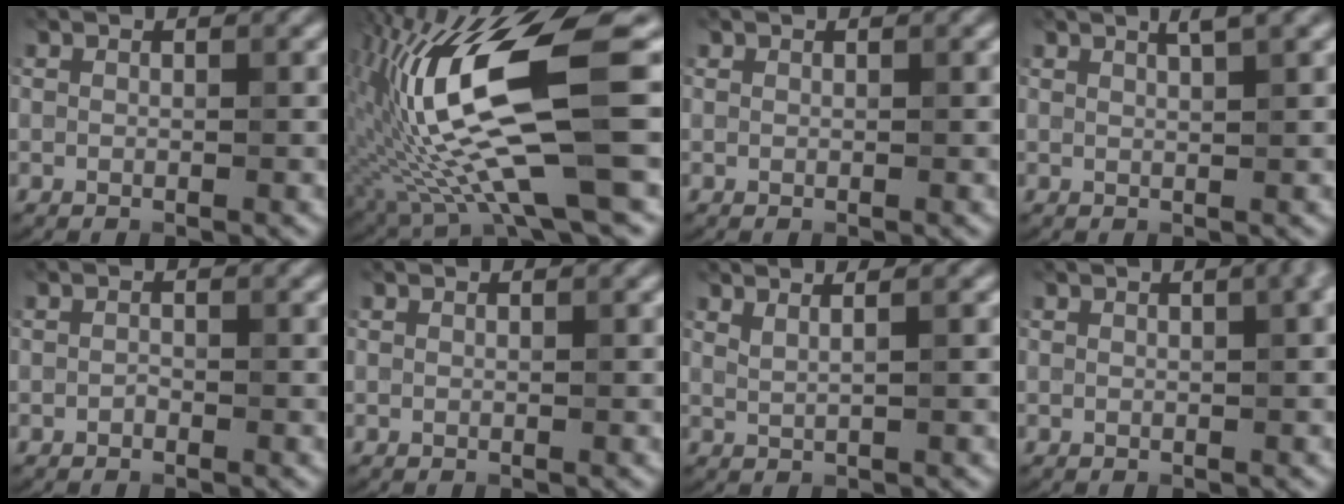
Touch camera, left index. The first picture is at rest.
{"total": 14.1, "force": [-2.1, 3.4, 13.5], "torque": [-0.262, 0.009, -0.029]}
{"total": 0.0}
{"total": 1.9, "force": [1.3, 0.2, 1.3], "torque": [-0.009, 0.010, 0.010]}
{"total": 0.6, "force": [-0.5, -0.1, -0.3], "torque": [0.001, 0.001, -0.003]}
{"total": 0.0}
{"total": 2.6, "force": [1.8, 1.1, 1.6], "torque": [-0.006, 0.013, 0.004]}
{"total": 4.8, "force": [1.7, 2.5, 3.7], "torque": [-0.009, 0.046, -0.003]}